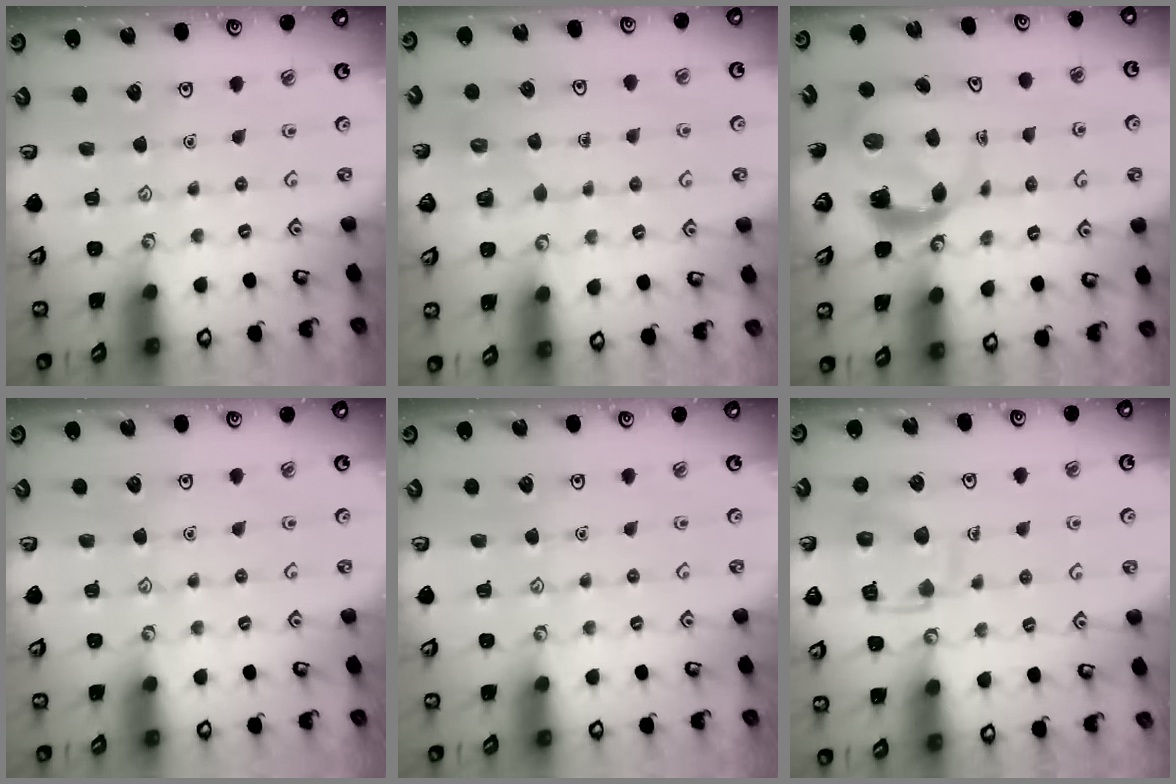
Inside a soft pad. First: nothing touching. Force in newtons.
{"total": 3.7, "press": 3.6, "slide": 0.2}
{"total": 5.2, "press": 5.1, "slide": 0.6}
{"total": 0.0}
{"total": 0.0}
{"total": 12.6, "press": 12.5, "slide": 1.3}